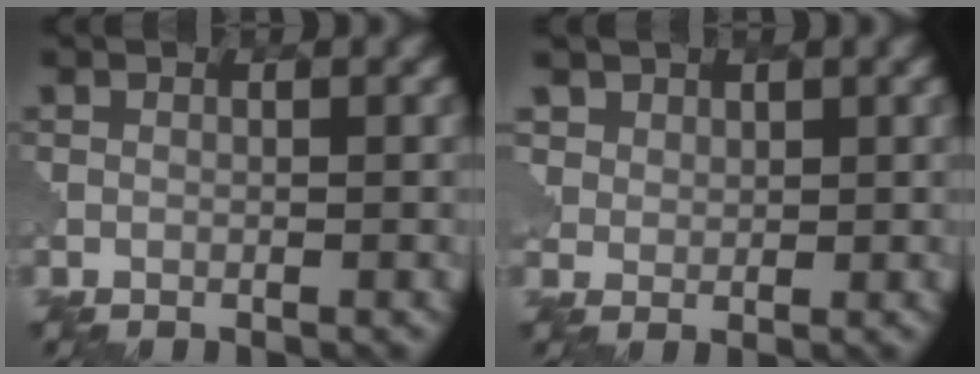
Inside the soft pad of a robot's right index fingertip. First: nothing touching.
{"total": 3.0, "force": [1.9, 2.2, 0.8], "torque": [-0.031, -0.008, 0.050]}